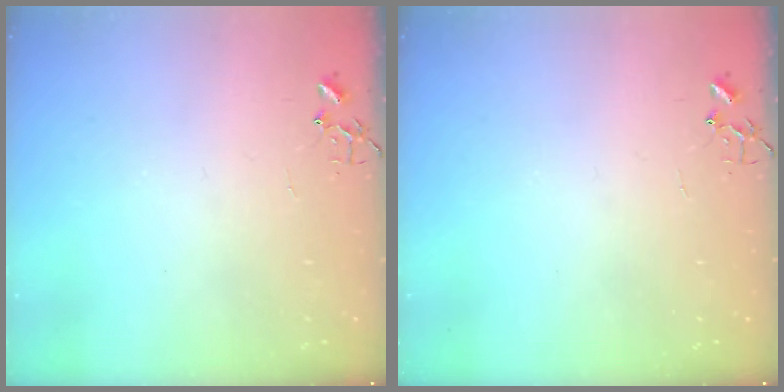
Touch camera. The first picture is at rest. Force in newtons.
{"total": 0.0}